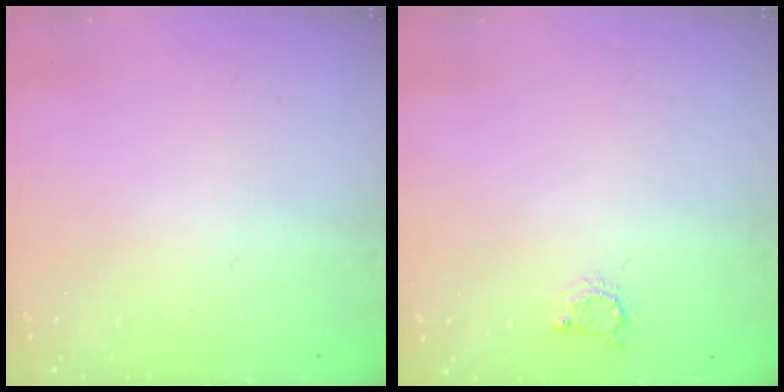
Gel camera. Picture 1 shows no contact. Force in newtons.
{"total": 3.0, "press": 3.0, "slide": 0.5}